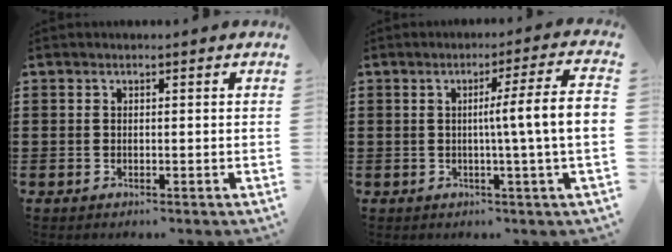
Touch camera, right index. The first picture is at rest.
{"total": 7.7, "force": [-0.1, -0.8, 7.6], "torque": [-0.129, -0.013, -0.009]}